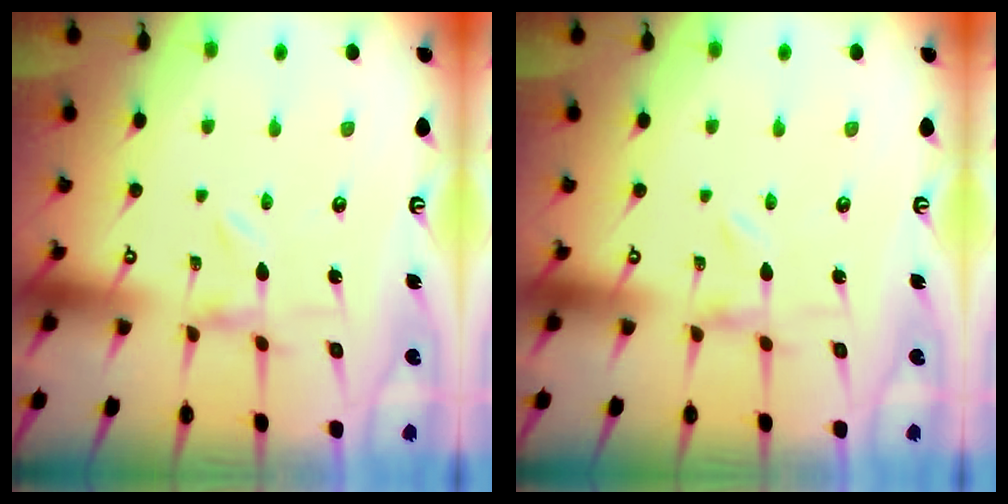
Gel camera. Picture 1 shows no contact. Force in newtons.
{"total": 0.0}